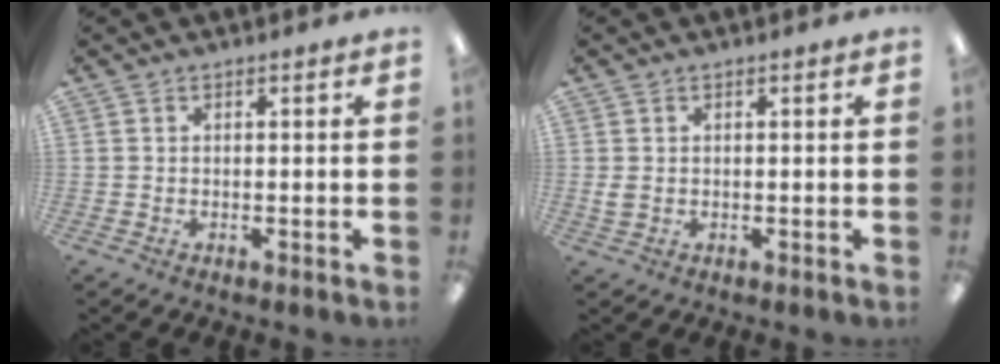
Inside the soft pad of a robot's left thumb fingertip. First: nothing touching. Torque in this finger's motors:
{"motor_torque": [-0.06, 0.06, 0.02, -0.04, 0.00]}